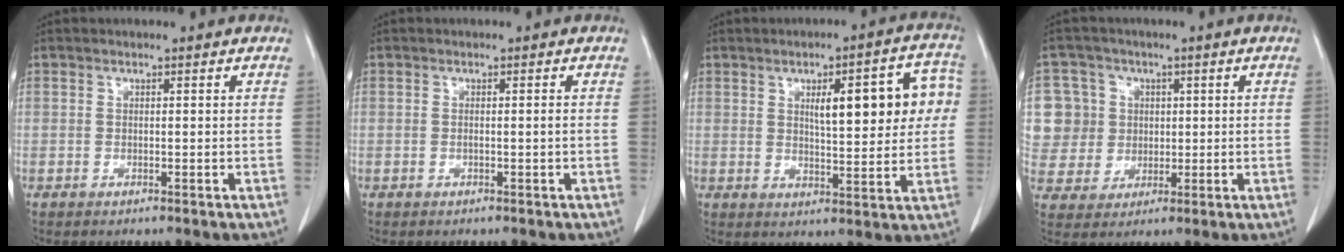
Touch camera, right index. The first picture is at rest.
{"total": 0.8, "force": [-0.2, -0.2, 0.8], "torque": [-0.013, -0.001, -0.001]}
{"total": 12.2, "force": [2.6, 3.4, 11.5], "torque": [-0.144, 0.031, 0.035]}
{"total": 9.9, "force": [1.9, 9.6, 1.2], "torque": [-0.038, 0.033, 0.050]}